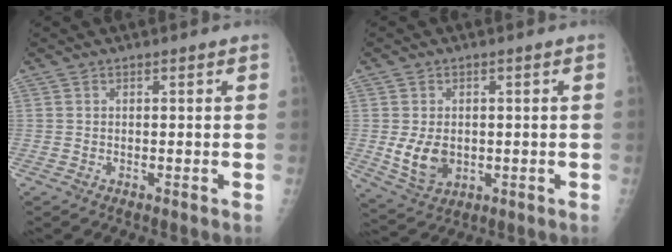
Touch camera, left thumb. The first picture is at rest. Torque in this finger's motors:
{"motor_torque": [0.53, 0.66, 0.49, -0.35, 0.08]}